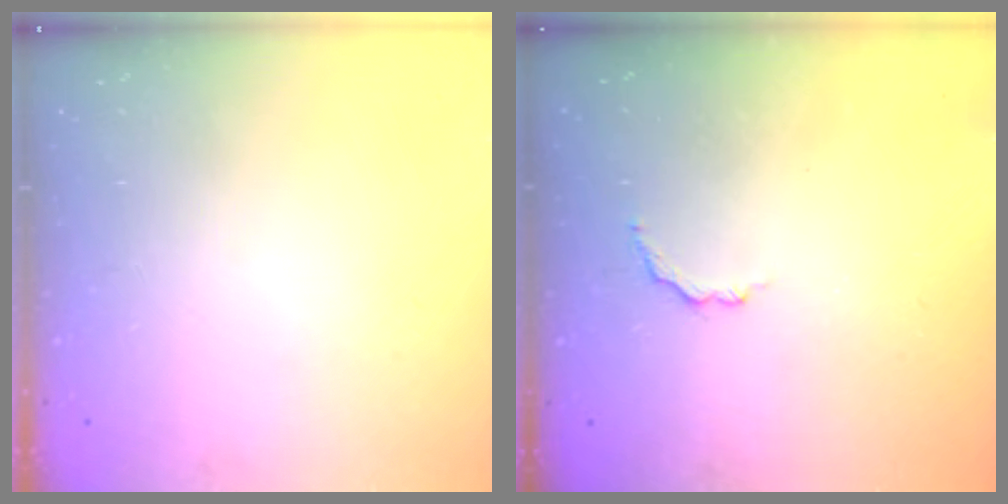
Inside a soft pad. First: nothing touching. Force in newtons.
{"total": 2.6, "press": 2.4, "slide": 1.0}